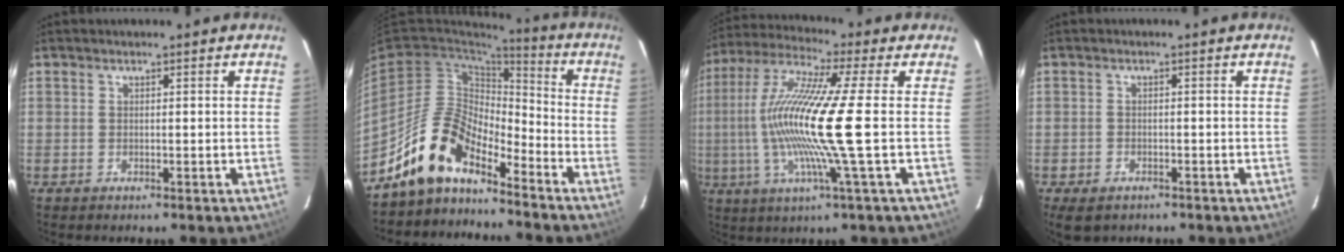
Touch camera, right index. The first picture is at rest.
{"total": 12.7, "force": [-10.5, 4.5, 5.6], "torque": [-0.113, 0.021, -0.206]}
{"total": 16.2, "force": [-1.5, -1.8, 16.1], "torque": [-0.315, -0.005, -0.035]}
{"total": 4.7, "force": [-3.1, 2.8, 2.0], "torque": [-0.051, -0.012, -0.048]}